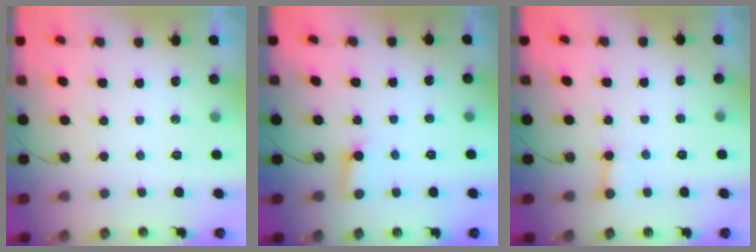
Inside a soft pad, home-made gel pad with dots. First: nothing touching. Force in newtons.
{"total": 2.6, "press": 2.6, "slide": 0.4}
{"total": 2.5, "press": 2.4, "slide": 0.4}